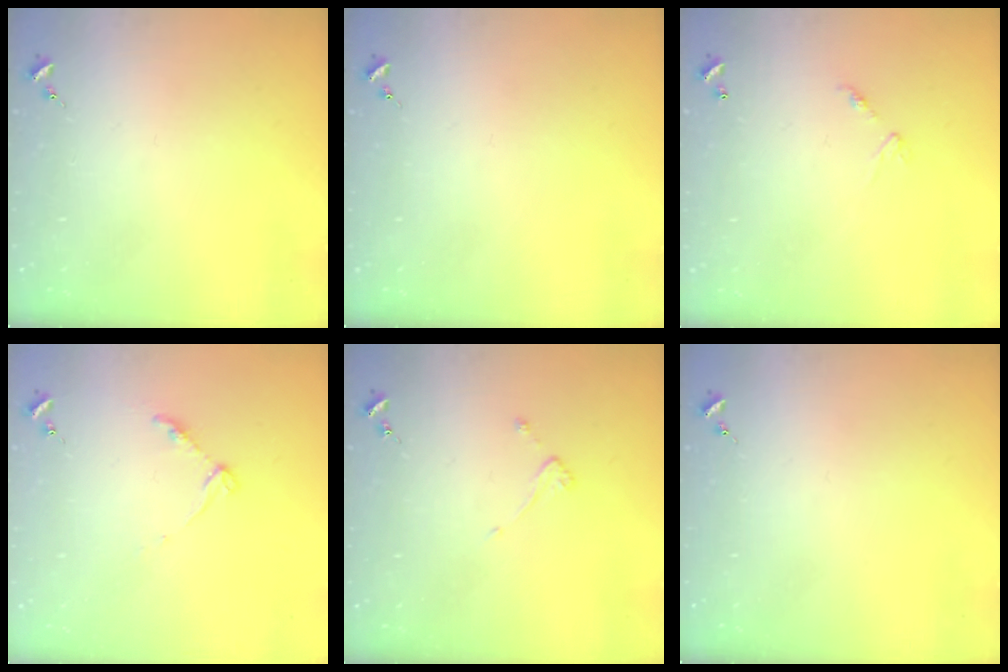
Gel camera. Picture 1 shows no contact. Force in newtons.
{"total": 0.0}
{"total": 5.8, "press": 5.8, "slide": 0.4}
{"total": 5.6, "press": 5.5, "slide": 0.7}
{"total": 3.4, "press": 3.4, "slide": 0.1}
{"total": 0.0}